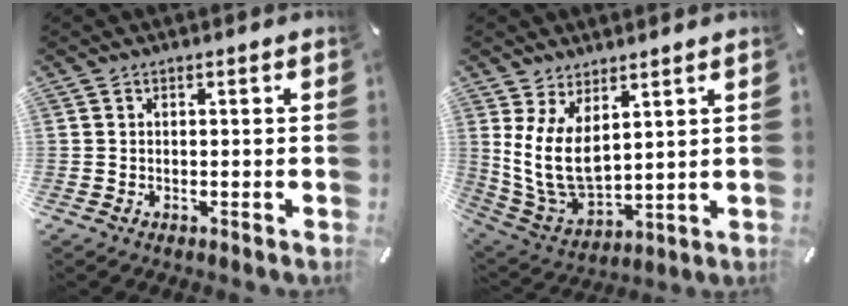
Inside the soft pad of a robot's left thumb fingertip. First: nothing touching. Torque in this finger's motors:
{"motor_torque": [0.53, 0.59, 1.73, -1.03, 0.55]}